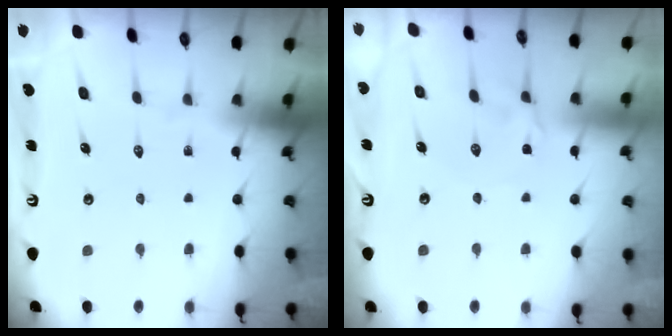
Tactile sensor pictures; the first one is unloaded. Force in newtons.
{"total": 2.2, "press": 2.1, "slide": 0.4}